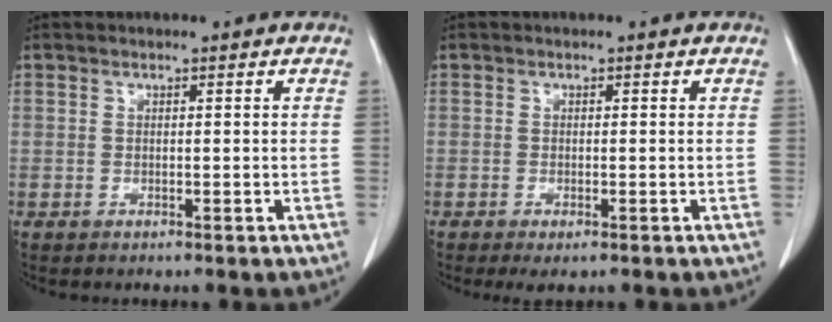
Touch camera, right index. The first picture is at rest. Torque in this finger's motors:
{"motor_torque": [0.31, -0.22, 0.04, 0.01]}